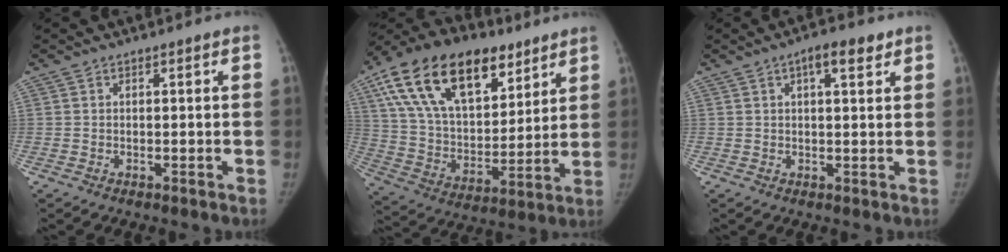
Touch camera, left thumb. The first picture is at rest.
{"total": 27.2, "force": [14.6, 15.0, 17.5], "torque": [-0.292, -0.010, 0.252]}
{"total": 4.7, "force": [2.4, 1.7, 3.7], "torque": [-0.043, -0.003, 0.031]}